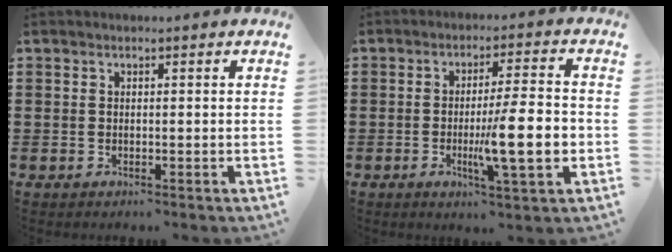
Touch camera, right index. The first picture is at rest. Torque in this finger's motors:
{"motor_torque": [2.14, 0.00, 0.97, 0.21]}